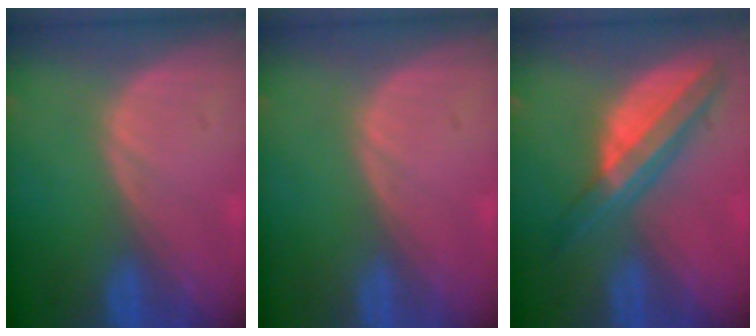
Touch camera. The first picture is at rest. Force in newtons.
{"total": 0.0}
{"total": 7.8, "press": 6.6, "slide": 4.1}